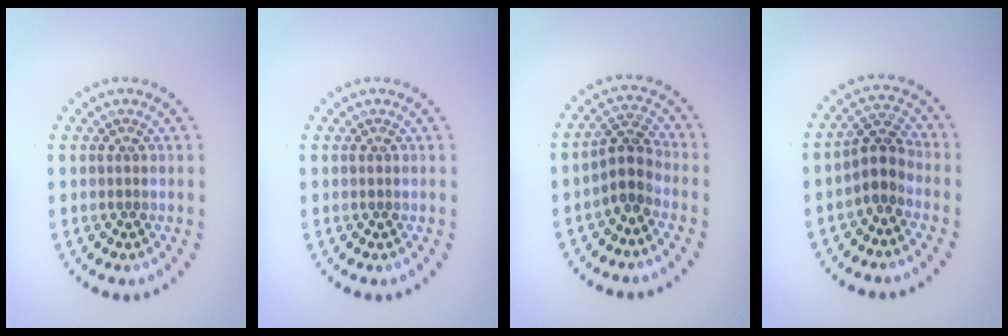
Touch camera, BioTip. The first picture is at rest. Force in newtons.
{"total": 0.0}
{"total": 2.5, "press": 1.9, "slide": 1.7}
{"total": 2.5, "press": 1.9, "slide": 1.5}